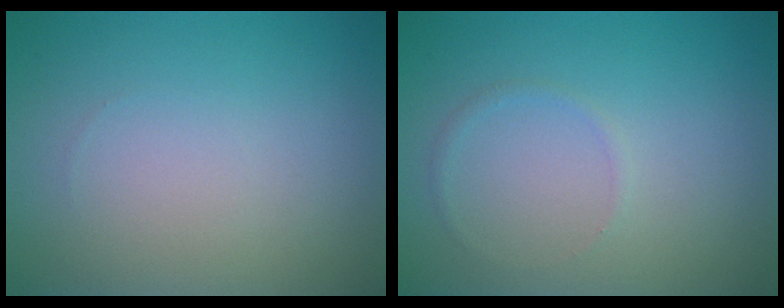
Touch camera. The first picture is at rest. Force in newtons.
{"total": 0.6, "press": 0.6, "slide": 0.1}